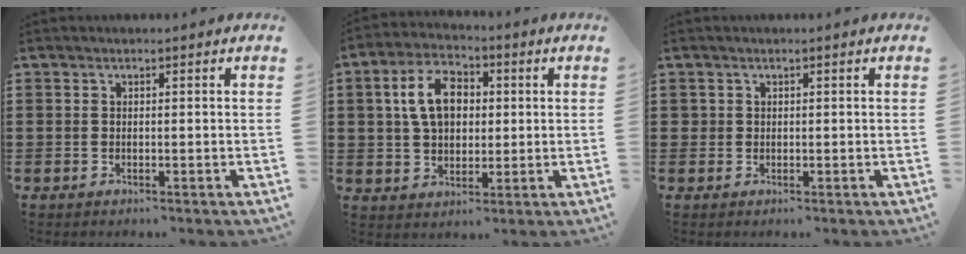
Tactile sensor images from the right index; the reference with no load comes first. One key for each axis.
{"total": 8.9, "fx": 1.4, "fy": 5.7, "fz": 6.7, "tx": -0.140, "ty": 0.016, "tz": 0.022}
{"total": 0.8, "fx": 0.2, "fy": 0.7, "fz": 0.1, "tx": -0.002, "ty": 0.005, "tz": 0.004}